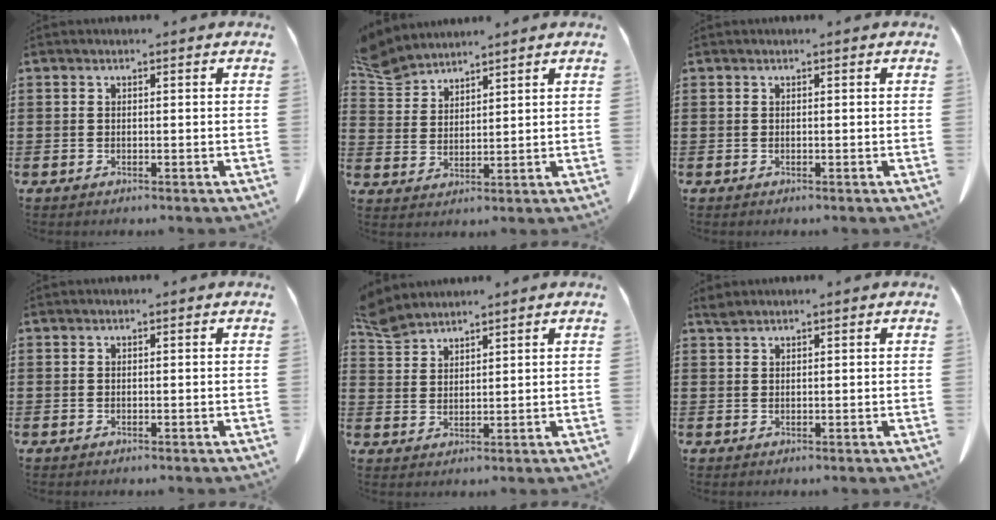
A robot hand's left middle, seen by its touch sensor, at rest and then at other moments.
{"total": 4.4, "force": [4.1, 1.4, 0.8], "torque": [-0.033, -0.008, 0.078]}
{"total": 0.0}
{"total": 0.0}
{"total": 3.8, "force": [3.6, 1.1, 0.7], "torque": [-0.028, -0.007, 0.069]}
{"total": 1.1, "force": [1.0, 0.2, 0.3], "torque": [-0.009, -0.001, 0.020]}